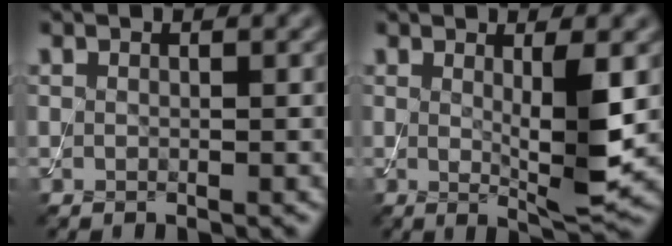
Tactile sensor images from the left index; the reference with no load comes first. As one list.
[{"total": 4.5, "force": [0.5, 0.7, 4.5], "torque": [-0.072, -0.013, 0.012]}]